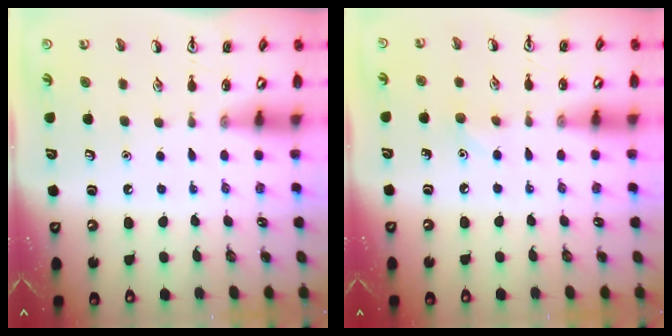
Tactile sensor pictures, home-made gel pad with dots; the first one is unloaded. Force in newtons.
{"total": 3.8, "press": 3.6, "slide": 1.3}